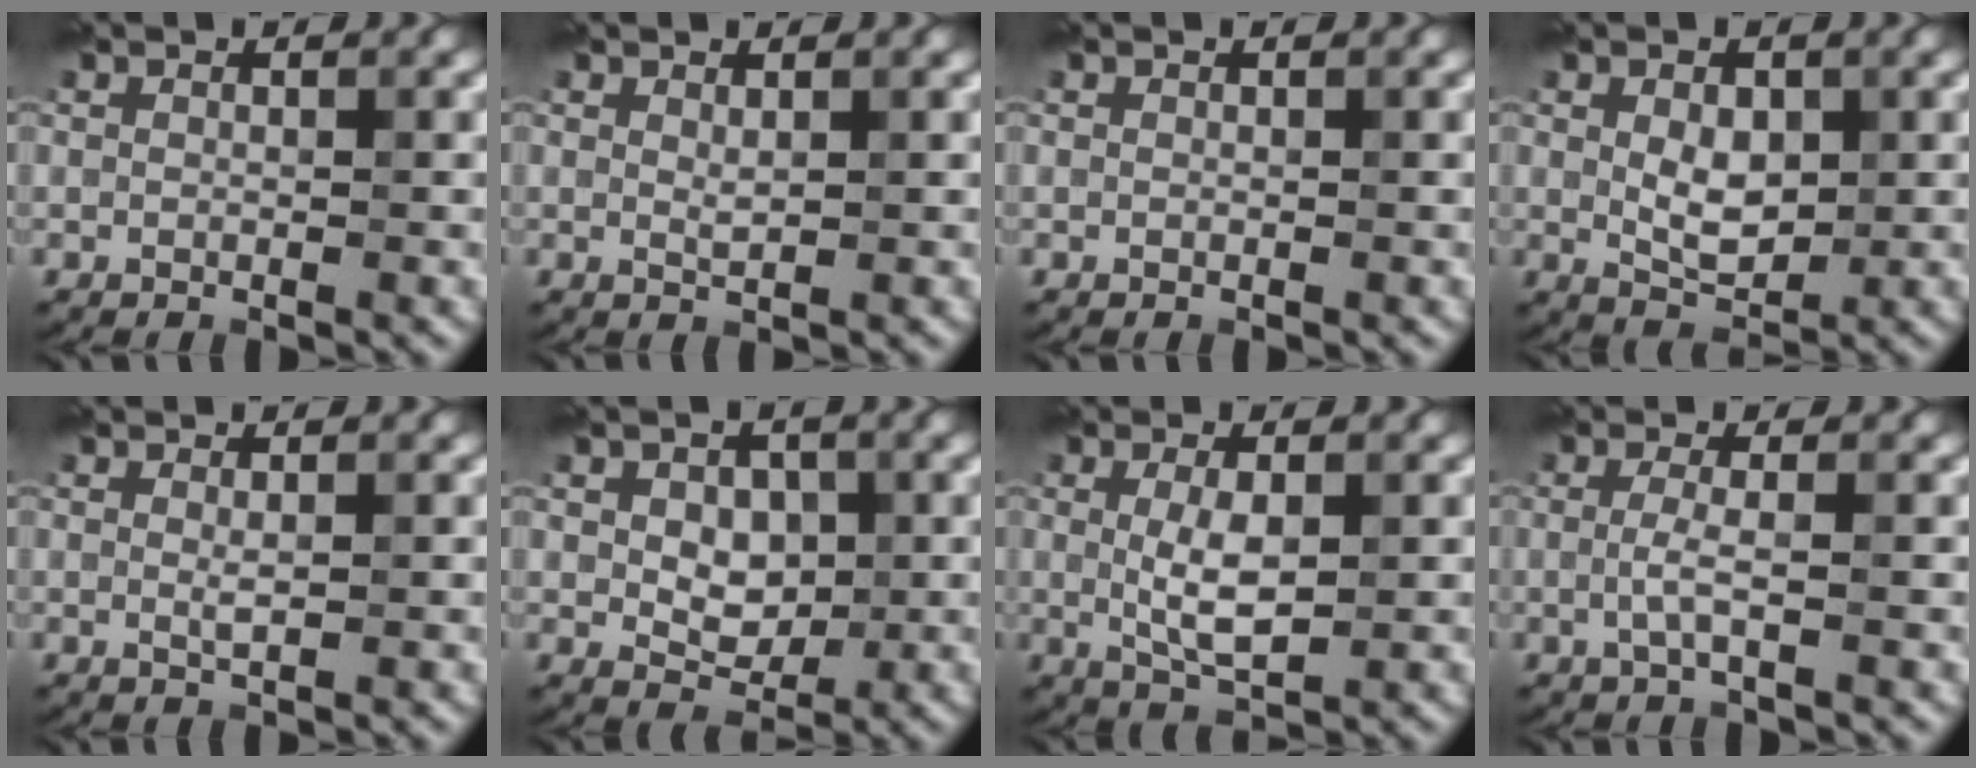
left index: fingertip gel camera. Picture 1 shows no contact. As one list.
[{"total": 0.5, "force": [0.3, 0.1, 0.4], "torque": [-0.011, -0.004, 0.010]}, {"total": 0.0}, {"total": 3.0, "force": [0.1, 1.9, 2.3], "torque": [-0.044, -0.006, 0.005]}, {"total": 0.6, "force": [0.1, 0.1, 0.6], "torque": [-0.013, -0.004, 0.001]}, {"total": 3.4, "force": [0.2, 2.4, 2.3], "torque": [-0.042, -0.007, 0.006]}, {"total": 3.3, "force": [0.0, 1.2, 3.1], "torque": [-0.066, -0.005, 0.005]}, {"total": 1.6, "force": [-0.5, 0.2, 1.5], "torque": [-0.037, -0.005, -0.012]}]